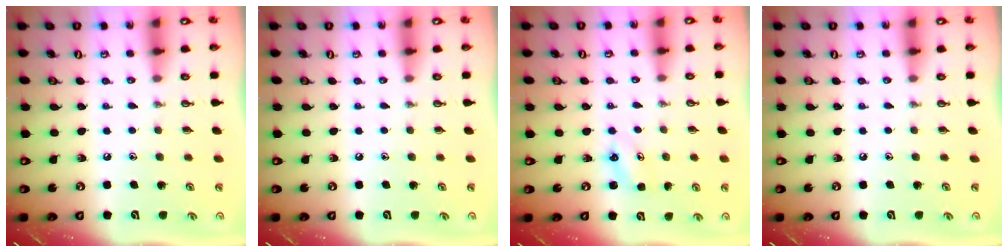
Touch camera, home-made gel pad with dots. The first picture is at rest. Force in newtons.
{"total": 0.0}
{"total": 4.5, "press": 4.5, "slide": 0.2}
{"total": 0.0}